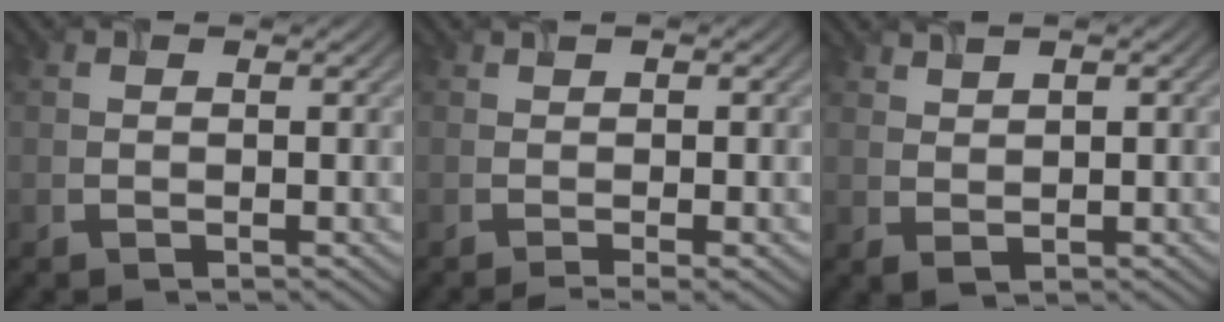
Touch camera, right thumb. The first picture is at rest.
{"total": 1.8, "force": [-0.3, 0.1, 1.8], "torque": [-0.032, -0.006, -0.003]}
{"total": 1.7, "force": [1.2, 0.6, 1.0], "torque": [-0.024, -0.001, 0.030]}